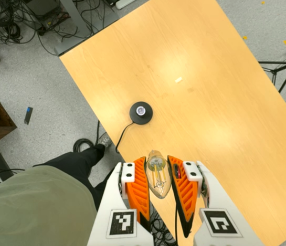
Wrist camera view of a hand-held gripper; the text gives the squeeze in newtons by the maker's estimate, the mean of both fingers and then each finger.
{"total": 22.0, "left": 24.7, "right": 19.3}